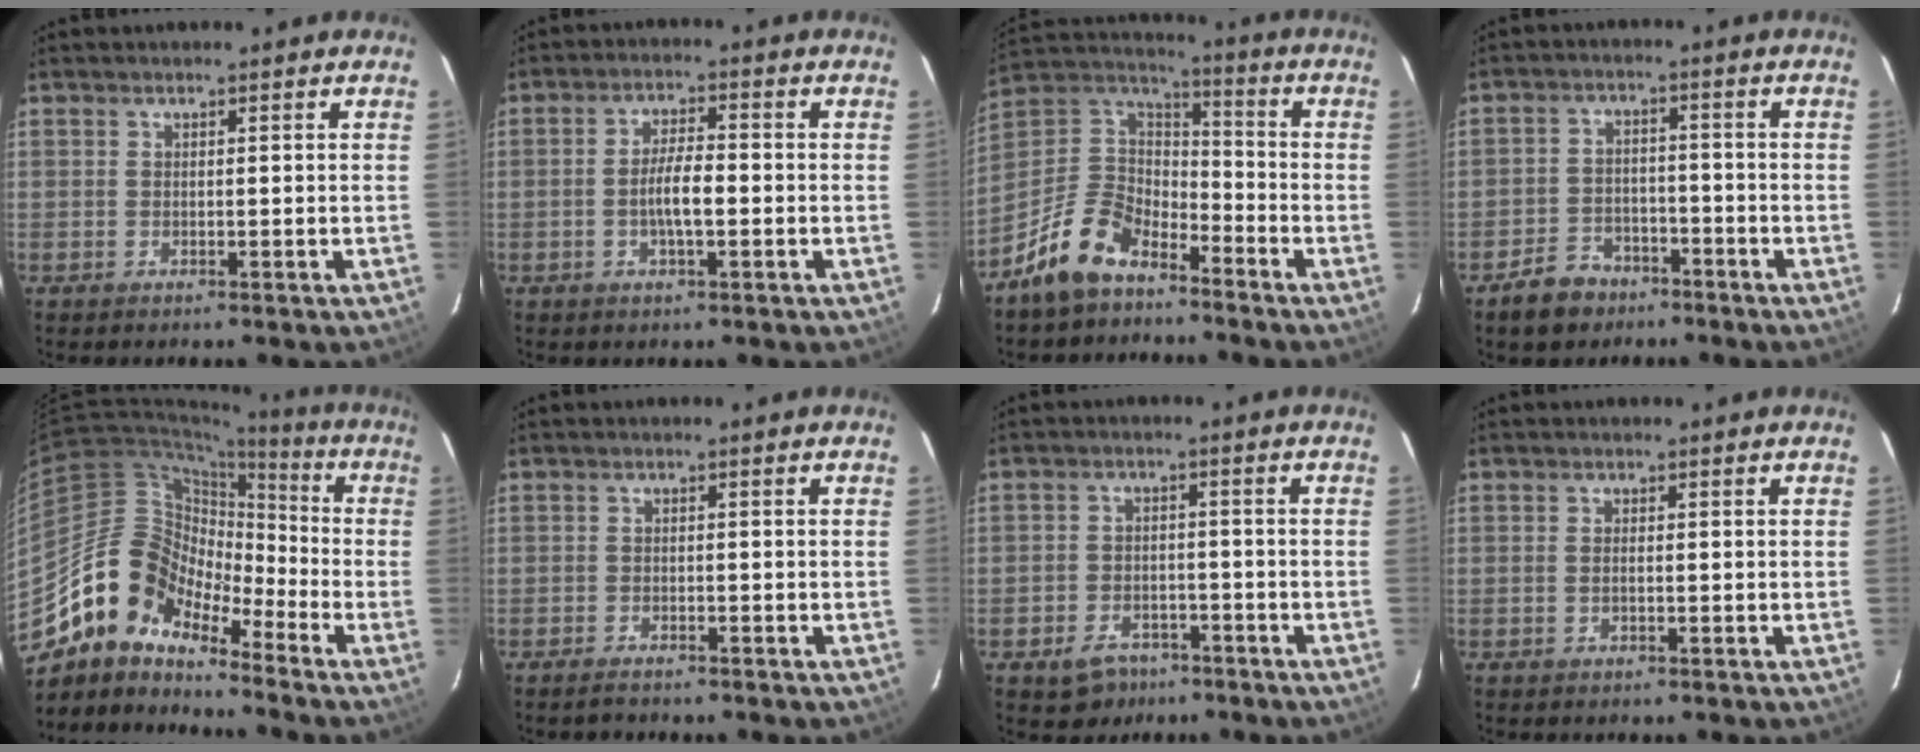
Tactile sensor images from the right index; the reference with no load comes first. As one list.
[{"total": 5.5, "force": [-1.3, 1.3, 5.2], "torque": [-0.098, 0.005, -0.022]}, {"total": 14.2, "force": [-10.0, 7.1, 7.1], "torque": [-0.169, 0.024, -0.185]}, {"total": 7.0, "force": [-4.9, 4.6, 1.9], "torque": [-0.057, 0.018, -0.071]}, {"total": 12.8, "force": [-9.9, 6.4, 4.9], "torque": [-0.082, 0.026, -0.206]}, {"total": 1.8, "force": [-1.7, 0.5, 0.5], "torque": [-0.016, -0.001, -0.030]}, {"total": 6.6, "force": [-4.4, 4.4, 2.2], "torque": [-0.064, 0.011, -0.057]}, {"total": 0.9, "force": [-0.2, 0.3, 0.9], "torque": [-0.020, 0.002, -0.005]}]